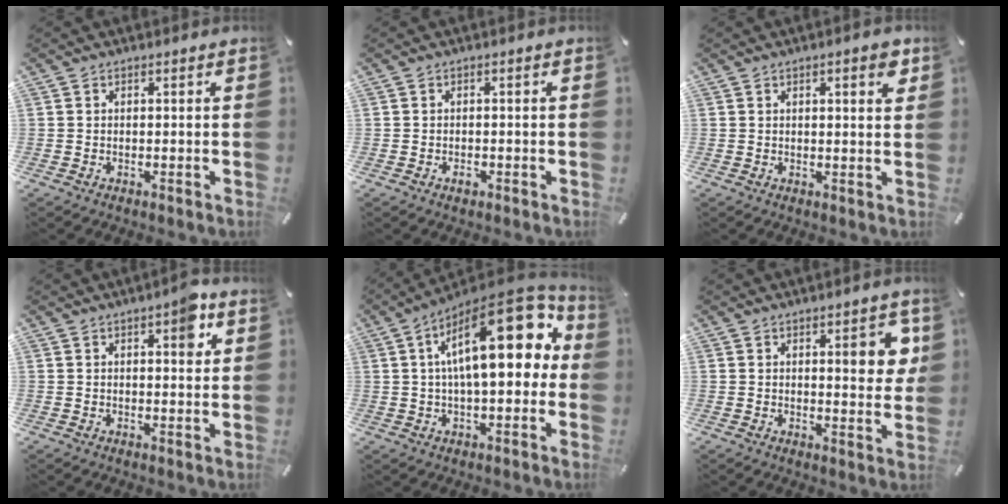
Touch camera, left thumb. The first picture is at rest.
{"total": 1.3, "force": [-0.7, 0.7, 0.8], "torque": [-0.017, 0.000, -0.013]}
{"total": 3.8, "force": [1.6, 1.1, 3.2], "torque": [-0.041, -0.004, 0.022]}
{"total": 6.2, "force": [2.6, 2.4, 5.1], "torque": [-0.051, -0.013, 0.032]}
{"total": 21.4, "force": [6.0, 8.9, 18.5], "torque": [-0.270, -0.032, 0.092]}
{"total": 8.3, "force": [2.7, 3.1, 7.2], "torque": [-0.085, -0.015, 0.036]}